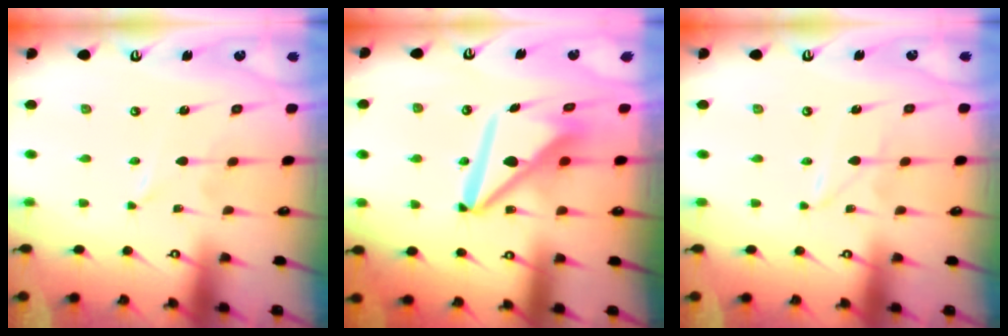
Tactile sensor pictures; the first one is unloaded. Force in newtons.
{"total": 12.9, "press": 12.8, "slide": 1.5}
{"total": 2.7, "press": 2.7, "slide": 0.2}